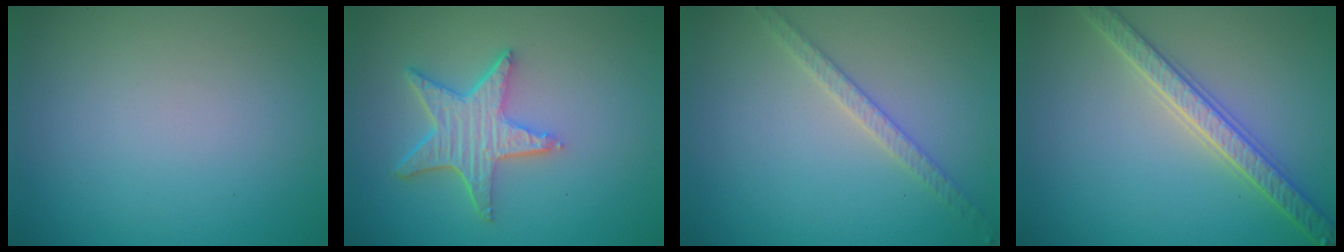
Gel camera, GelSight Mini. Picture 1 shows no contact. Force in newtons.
{"total": 5.2, "press": 4.0, "slide": 3.2}
{"total": 2.1, "press": 2.0, "slide": 0.6}
{"total": 4.0, "press": 3.9, "slide": 0.9}